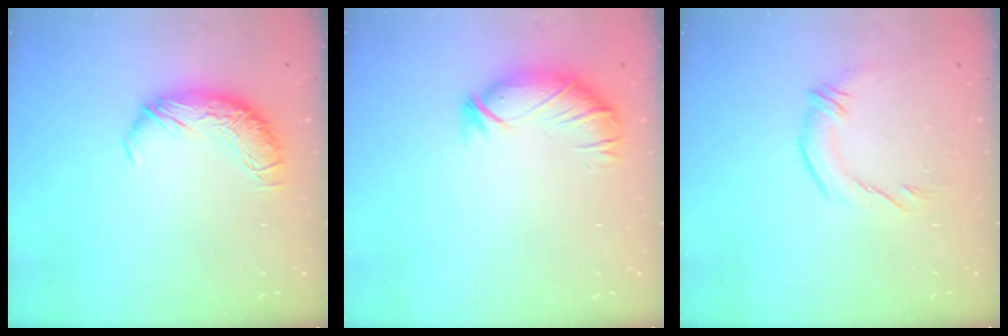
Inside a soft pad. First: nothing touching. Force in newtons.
{"total": 3.0, "press": 2.9, "slide": 0.8}
{"total": 1.9, "press": 1.0, "slide": 1.7}